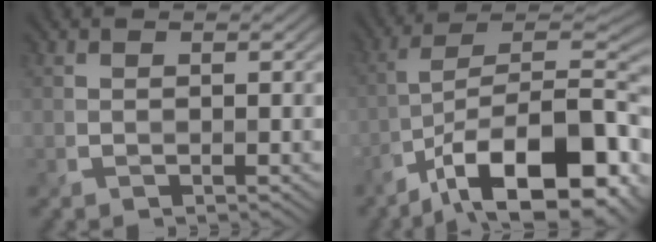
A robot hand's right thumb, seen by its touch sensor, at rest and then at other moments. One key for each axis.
{"total": 17.2, "fx": -8.9, "fy": 7.0, "fz": 12.9, "tx": -0.194, "ty": -0.010, "tz": -0.154}